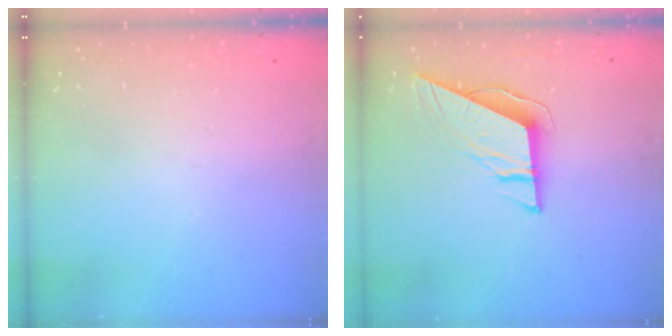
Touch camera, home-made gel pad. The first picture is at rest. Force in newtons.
{"total": 9.0, "press": 9.0, "slide": 1.0}